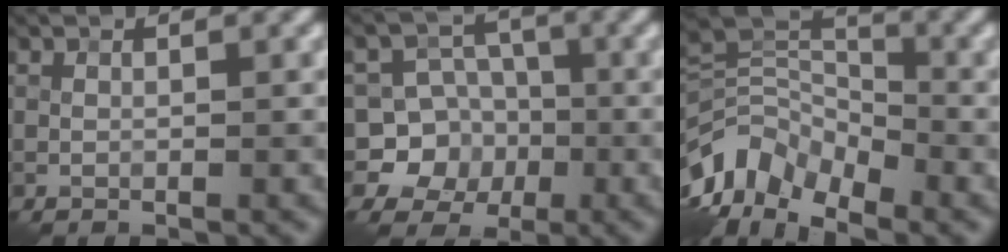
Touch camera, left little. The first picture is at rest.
{"total": 8.2, "force": [-1.7, 7.9, 1.5], "torque": [-0.027, 0.015, -0.053]}
{"total": 7.8, "force": [-4.6, 4.6, 4.3], "torque": [-0.080, 0.005, -0.104]}